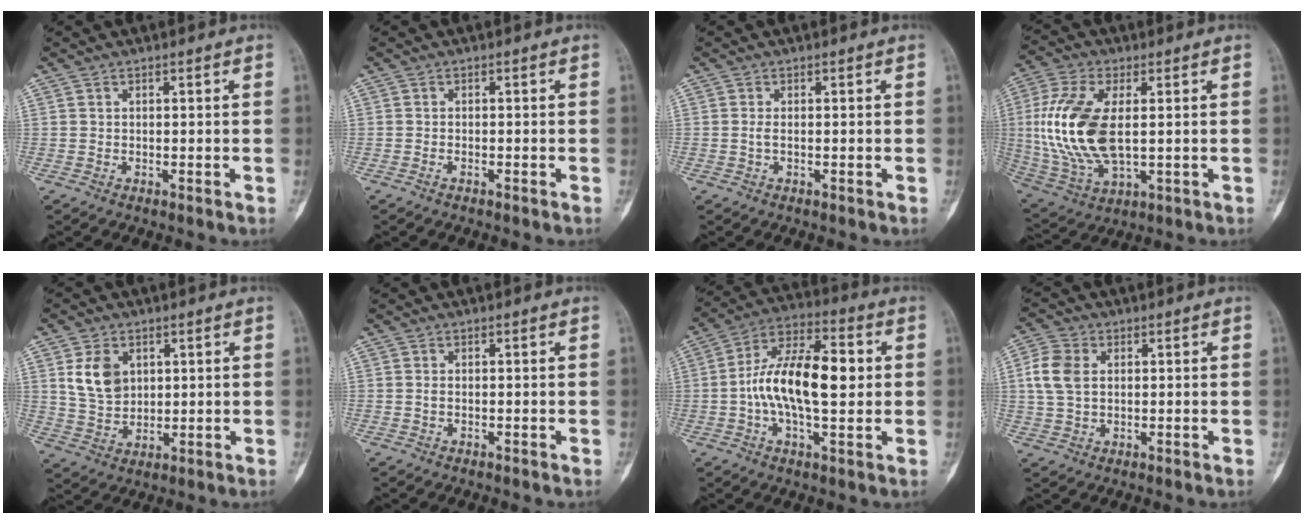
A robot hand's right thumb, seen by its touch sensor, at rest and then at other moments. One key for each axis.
{"total": 0.6, "fx": -0.5, "fy": 0.2, "fz": 0.4, "tx": -0.014, "ty": 0.005, "tz": -0.008}
{"total": 0.8, "fx": -0.1, "fy": 0.3, "fz": 0.8, "tx": -0.021, "ty": -0.002, "tz": -0.001}
{"total": 17.0, "fx": 1.2, "fy": 8.5, "fz": 14.7, "tx": -0.319, "ty": -0.008, "tz": 0.030}
{"total": 7.7, "fx": 2.6, "fy": 5.5, "fz": 4.6, "tx": -0.065, "ty": -0.014, "tz": 0.058}
{"total": 0.6, "fx": -0.1, "fy": 0.4, "fz": 0.5, "tx": -0.013, "ty": 0.000, "tz": 0.000}
{"total": 16.4, "fx": 0.4, "fy": 7.4, "fz": 14.7, "tx": -0.252, "ty": 0.026, "tz": -0.001}
{"total": 6.9, "fx": 1.2, "fy": 4.9, "fz": 4.8, "tx": -0.100, "ty": 0.009, "tz": 0.023}